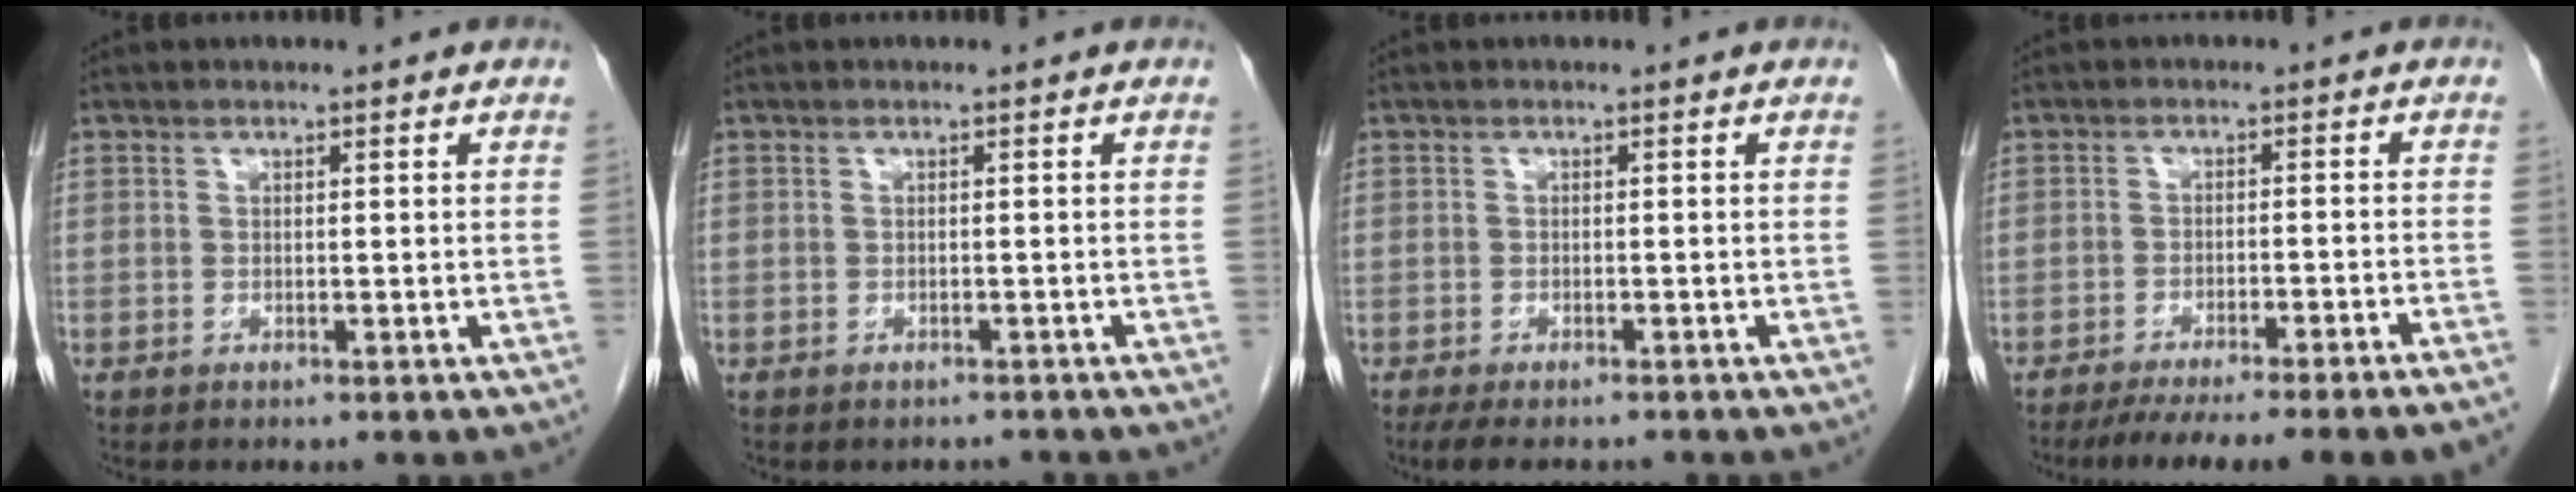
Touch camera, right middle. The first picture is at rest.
{"total": 1.6, "force": [-1.4, 0.8, 0.1], "torque": [-0.006, 0.000, -0.018]}
{"total": 6.1, "force": [-5.1, 1.8, 2.9], "torque": [-0.041, -0.010, -0.075]}
{"total": 13.4, "force": [-11.5, -0.9, 7.0], "torque": [-0.076, -0.028, -0.162]}